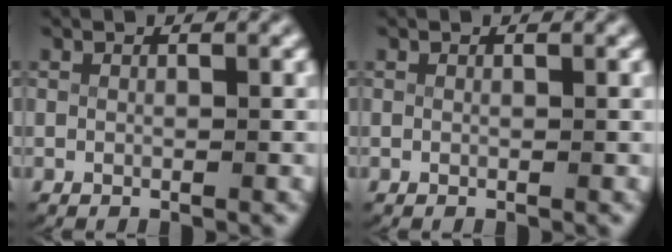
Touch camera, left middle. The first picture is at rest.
{"total": 0.0}